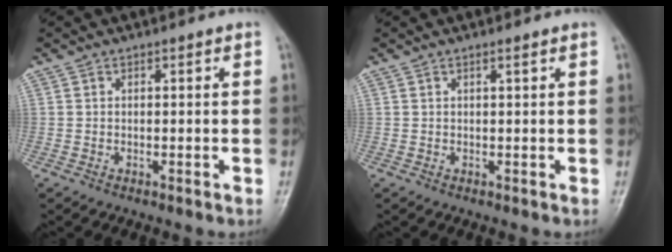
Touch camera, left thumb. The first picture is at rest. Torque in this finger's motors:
{"motor_torque": [-0.32, -0.08, -0.42, -0.16, 0.05]}